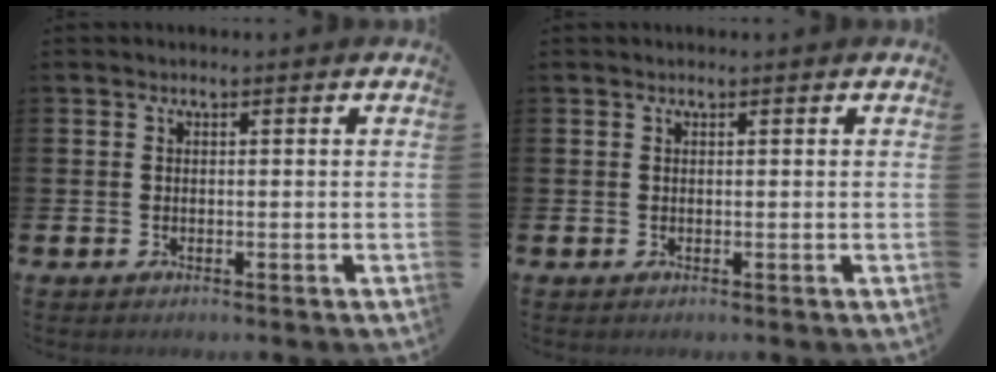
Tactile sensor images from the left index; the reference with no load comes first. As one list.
[{"total": 0.0}]